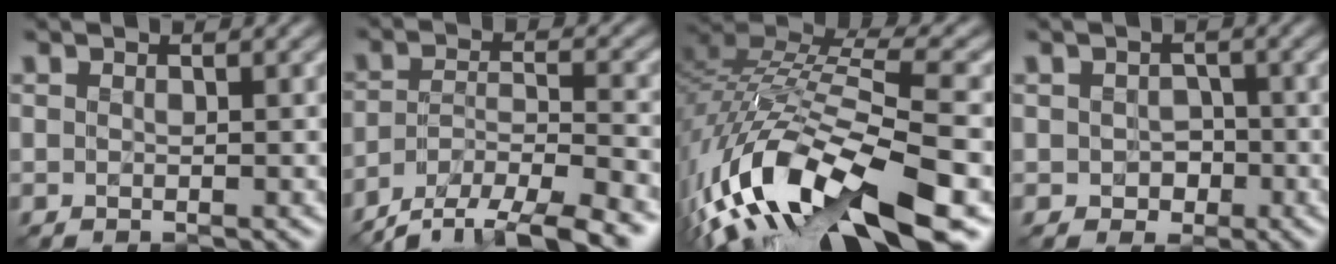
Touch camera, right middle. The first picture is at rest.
{"total": 9.8, "force": [-8.4, 2.7, 4.3], "torque": [-0.069, -0.021, -0.135]}
{"total": 15.6, "force": [-7.2, 5.4, 12.8], "torque": [-0.261, -0.002, -0.124]}
{"total": 1.8, "force": [-0.5, 1.5, 0.8], "torque": [-0.012, -0.006, -0.007]}